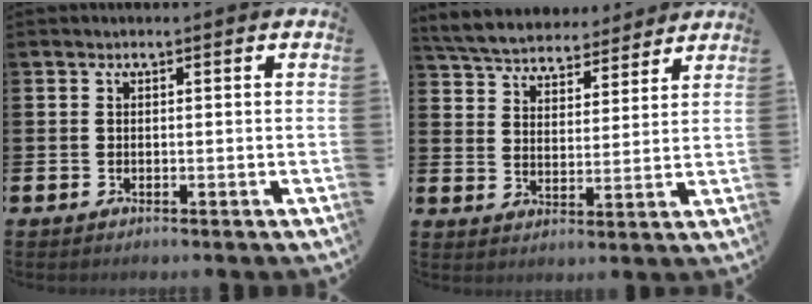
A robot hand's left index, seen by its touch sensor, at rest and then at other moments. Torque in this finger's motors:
{"motor_torque": [0.07, -0.77, -0.10, 0.02]}